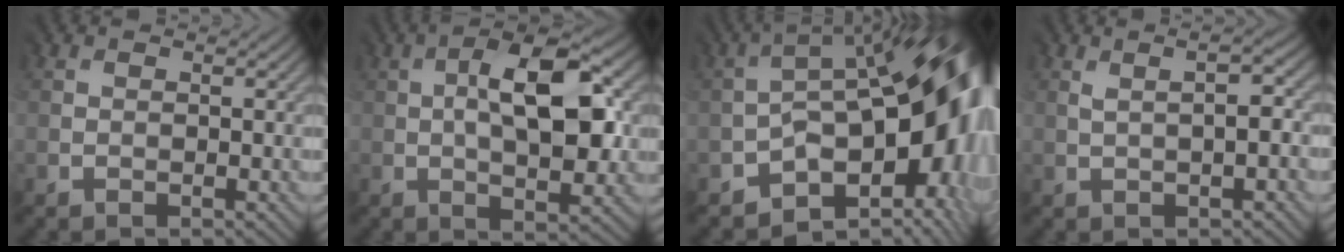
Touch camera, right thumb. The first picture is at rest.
{"total": 10.6, "force": [1.2, 4.6, 9.5], "torque": [-0.157, 0.004, 0.025]}
{"total": 15.9, "force": [-3.7, 8.7, 12.8], "torque": [-0.160, -0.027, -0.042]}
{"total": 2.8, "force": [0.4, 0.3, 2.8], "torque": [-0.036, 0.007, 0.005]}